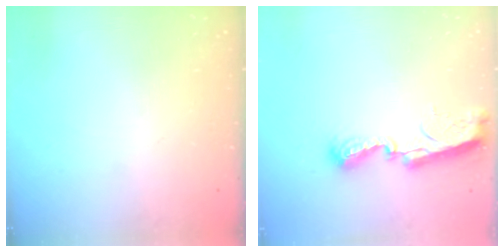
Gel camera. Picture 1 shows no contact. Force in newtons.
{"total": 9.1, "press": 9.1, "slide": 0.6}